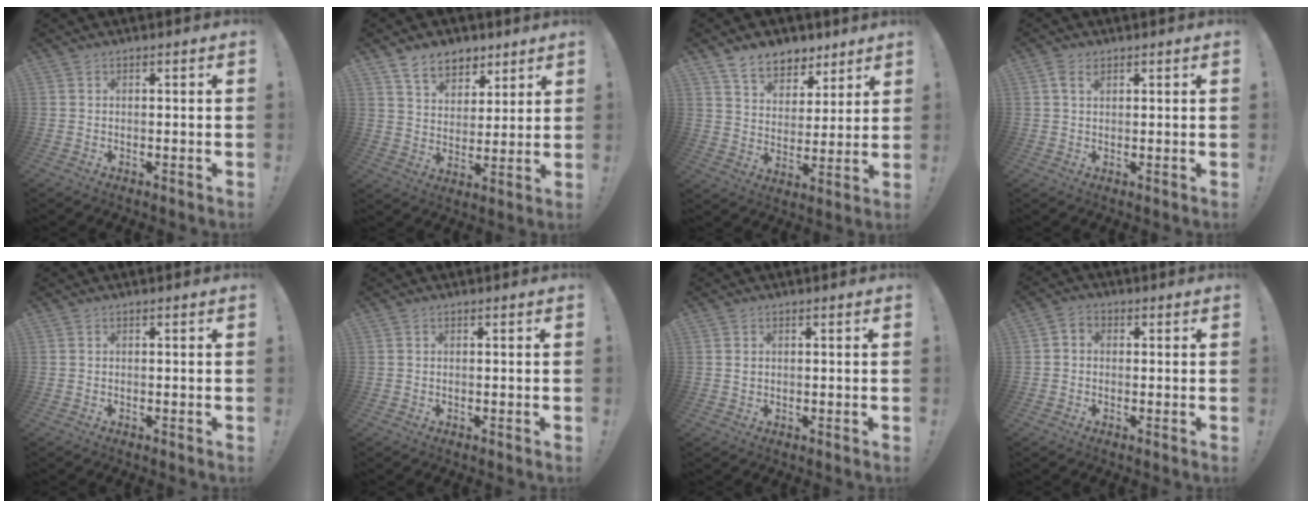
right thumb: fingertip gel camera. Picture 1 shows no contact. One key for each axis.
{"total": 10.1, "fx": 7.1, "fy": 6.5, "fz": 3.2, "tx": -0.053, "ty": -0.043, "tz": 0.138}
{"total": 10.0, "fx": 7.6, "fy": 6.0, "fz": 2.6, "tx": -0.047, "ty": -0.055, "tz": 0.149}
{"total": 2.7, "fx": 1.4, "fy": 1.5, "fz": 1.8, "tx": -0.028, "ty": -0.002, "tz": 0.024}
{"total": 0.0}
{"total": 0.0}
{"total": 0.8, "fx": 0.2, "fy": 0.7, "fz": 0.3, "tx": -0.004, "ty": 0.003, "tz": 0.004}
{"total": 2.8, "fx": -0.4, "fy": 2.2, "fz": 1.6, "tx": -0.026, "ty": 0.007, "tz": -0.007}